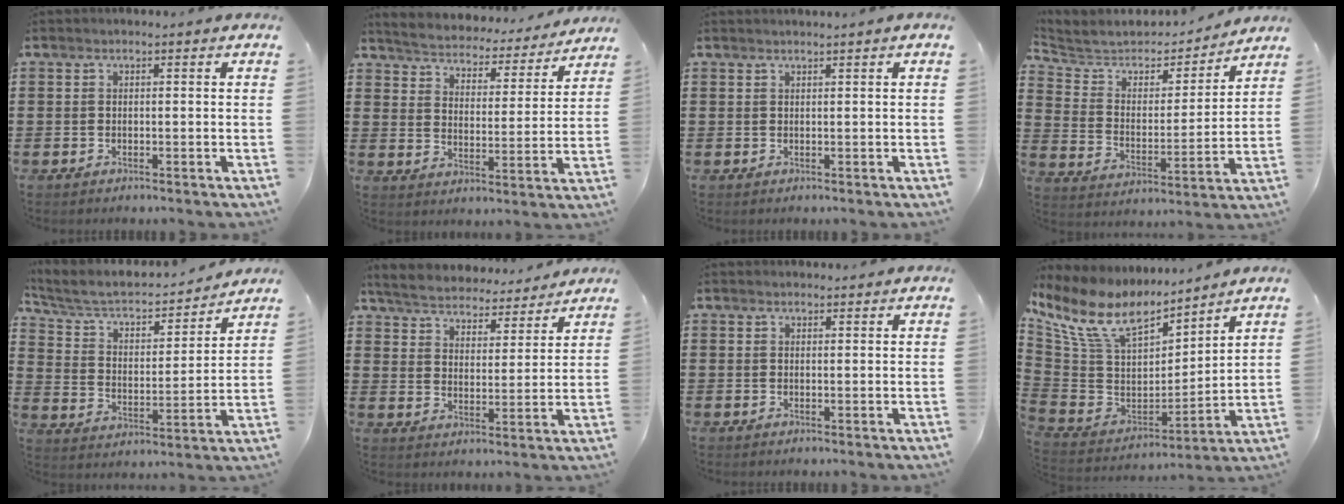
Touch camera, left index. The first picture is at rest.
{"total": 3.9, "force": [3.9, 0.0, 0.2], "torque": [-0.029, -0.037, 0.060]}
{"total": 0.7, "force": [0.5, -0.2, 0.3], "torque": [-0.006, -0.003, 0.011]}
{"total": 4.8, "force": [4.4, 1.8, 0.7], "torque": [-0.049, -0.037, 0.066]}
{"total": 5.2, "force": [4.3, 2.1, 2.1], "torque": [-0.066, -0.031, 0.064]}
{"total": 5.2, "force": [5.1, 0.2, 0.3], "torque": [-0.035, -0.038, 0.086]}
{"total": 0.9, "force": [0.9, 0.2, 0.1], "torque": [-0.003, 0.001, 0.018]}
{"total": 11.4, "force": [7.9, 5.1, 6.5], "torque": [-0.169, -0.046, 0.141]}